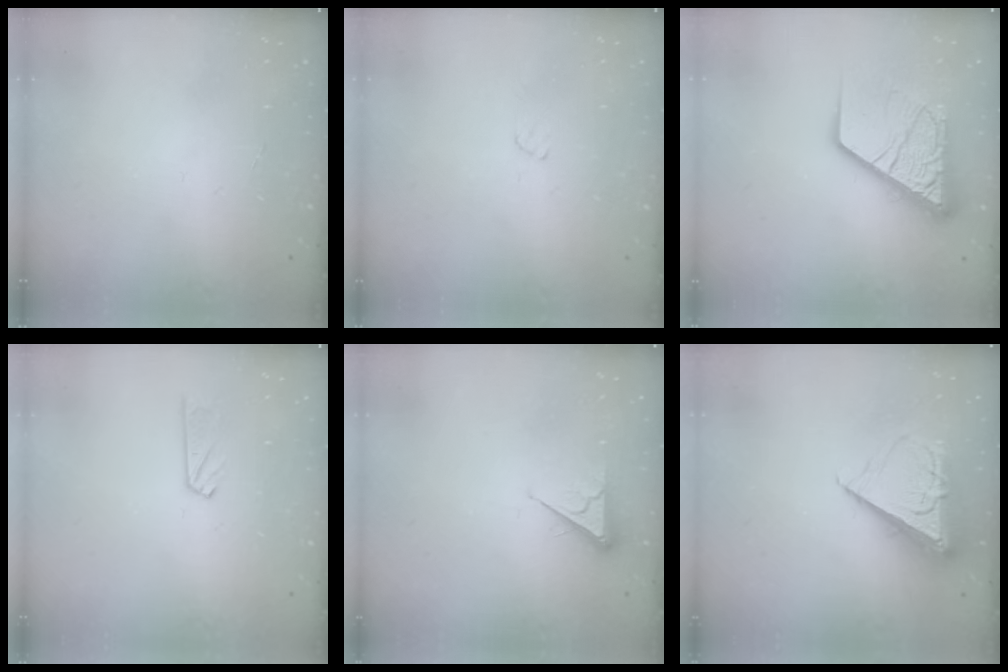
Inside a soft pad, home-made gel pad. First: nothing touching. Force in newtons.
{"total": 4.7, "press": 4.7, "slide": 0.4}
{"total": 15.5, "press": 15.4, "slide": 1.9}
{"total": 6.2, "press": 6.2, "slide": 0.2}
{"total": 3.9, "press": 3.8, "slide": 0.6}
{"total": 10.0, "press": 10.0, "slide": 0.8}